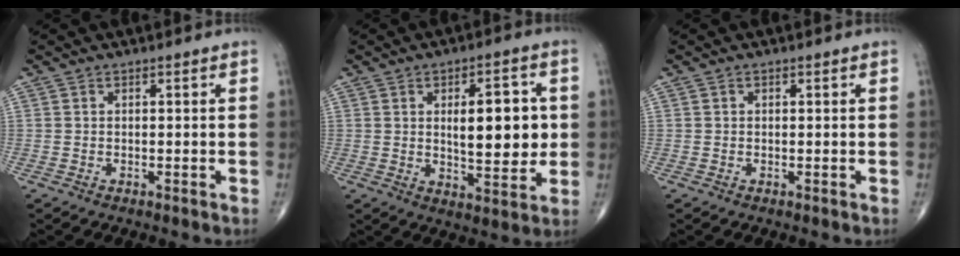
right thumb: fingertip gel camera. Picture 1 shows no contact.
{"total": 12.1, "force": [1.4, 5.2, 10.9], "torque": [-0.129, -0.010, 0.026]}
{"total": 0.0}